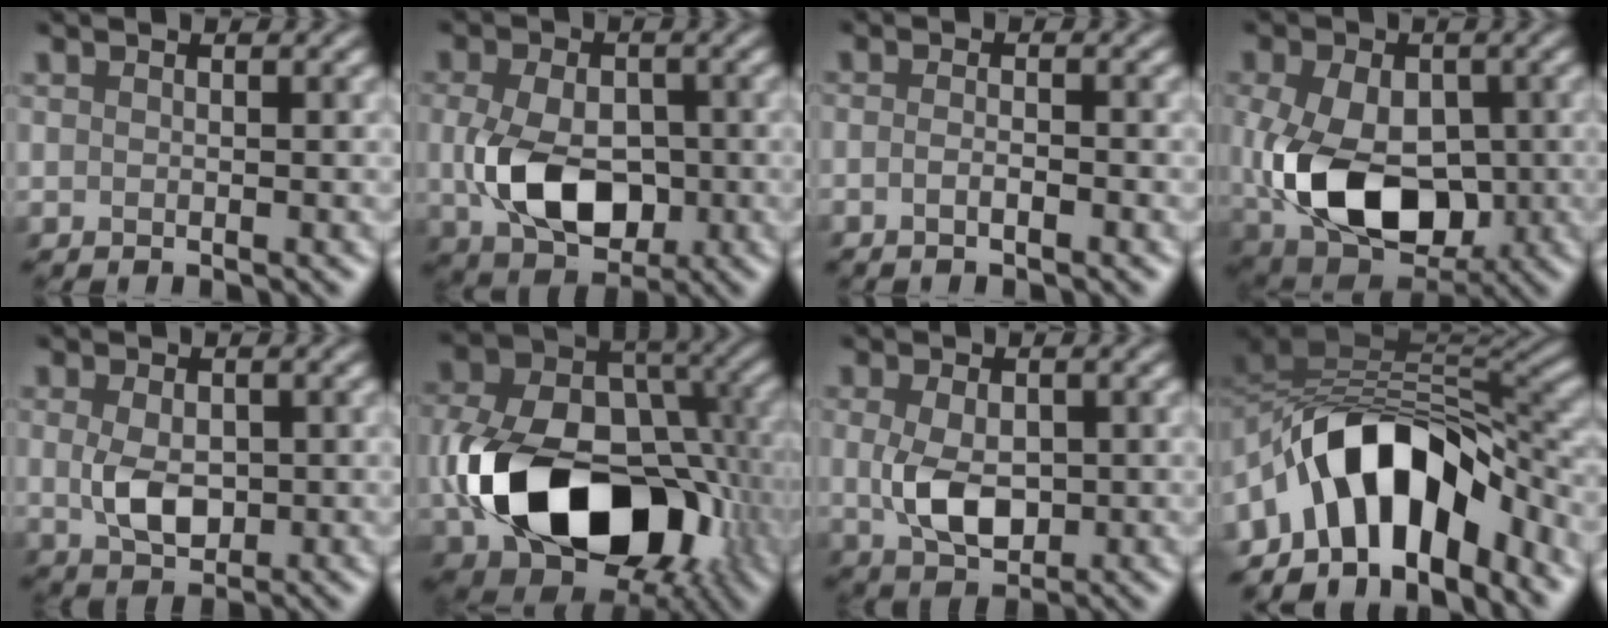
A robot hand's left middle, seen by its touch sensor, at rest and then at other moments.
{"total": 7.3, "force": [-0.9, 4.8, 5.5], "torque": [-0.124, -0.009, -0.006]}
{"total": 1.4, "force": [-0.9, -0.1, 1.1], "torque": [-0.019, 0.005, -0.016]}
{"total": 10.4, "force": [-1.1, 7.0, 7.5], "torque": [-0.156, -0.011, -0.011]}
{"total": 3.6, "force": [-0.2, 2.2, 2.8], "torque": [-0.061, 0.002, 0.003]}
{"total": 15.9, "force": [-4.5, 10.4, 11.2], "torque": [-0.212, -0.012, -0.076]}
{"total": 4.5, "force": [-0.2, 2.7, 3.6], "torque": [-0.081, 0.000, 0.003]}
{"total": 11.9, "force": [-4.6, 6.0, 9.1], "torque": [-0.138, 0.017, -0.077]}